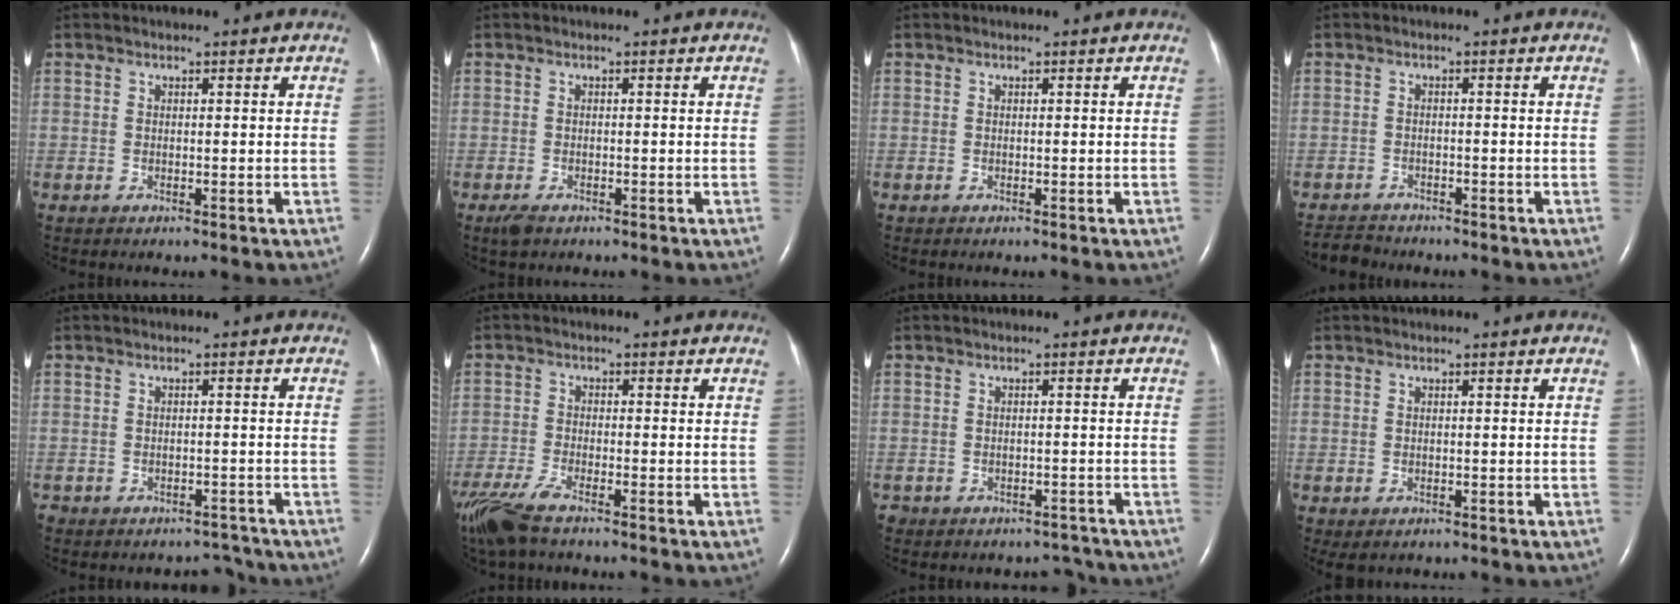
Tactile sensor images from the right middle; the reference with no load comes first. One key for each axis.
{"total": 1.7, "fx": -1.1, "fy": 0.8, "fz": 1.1, "tx": -0.028, "ty": -0.003, "tz": -0.017}
{"total": 0.0}
{"total": 2.9, "fx": -2.8, "fy": 0.6, "fz": -0.4, "tx": 0.002, "ty": -0.012, "tz": -0.050}
{"total": 4.5, "fx": -4.0, "fy": 2.0, "fz": -0.4, "tx": 0.013, "ty": 0.010, "tz": -0.060}
{"total": 8.2, "fx": -6.4, "fy": 1.3, "fz": 4.9, "tx": -0.108, "ty": -0.023, "tz": -0.124}
{"total": 4.7, "fx": -4.0, "fy": 2.4, "fz": -0.3, "tx": 0.013, "ty": 0.013, "tz": -0.057}
{"total": 0.8, "fx": -0.3, "fy": 0.5, "fz": 0.4, "tx": -0.011, "ty": -0.001, "tz": 0.002}